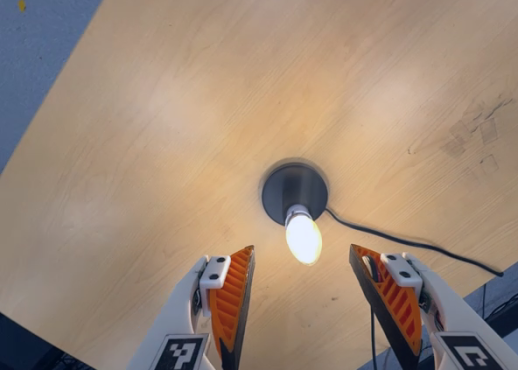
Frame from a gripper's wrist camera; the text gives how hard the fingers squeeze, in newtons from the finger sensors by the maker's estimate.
{"total": 0.0}